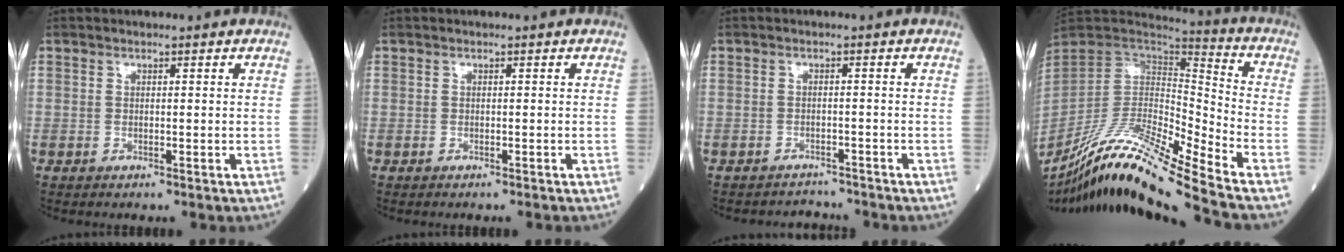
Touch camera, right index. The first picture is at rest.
{"total": 0.6, "force": [-0.6, -0.1, 0.2], "torque": [-0.002, 0.001, -0.011]}
{"total": 2.7, "force": [-2.5, 0.3, -1.0], "torque": [0.020, -0.004, -0.038]}
{"total": 21.0, "force": [-17.3, -1.3, 11.8], "torque": [-0.240, -0.017, -0.320]}